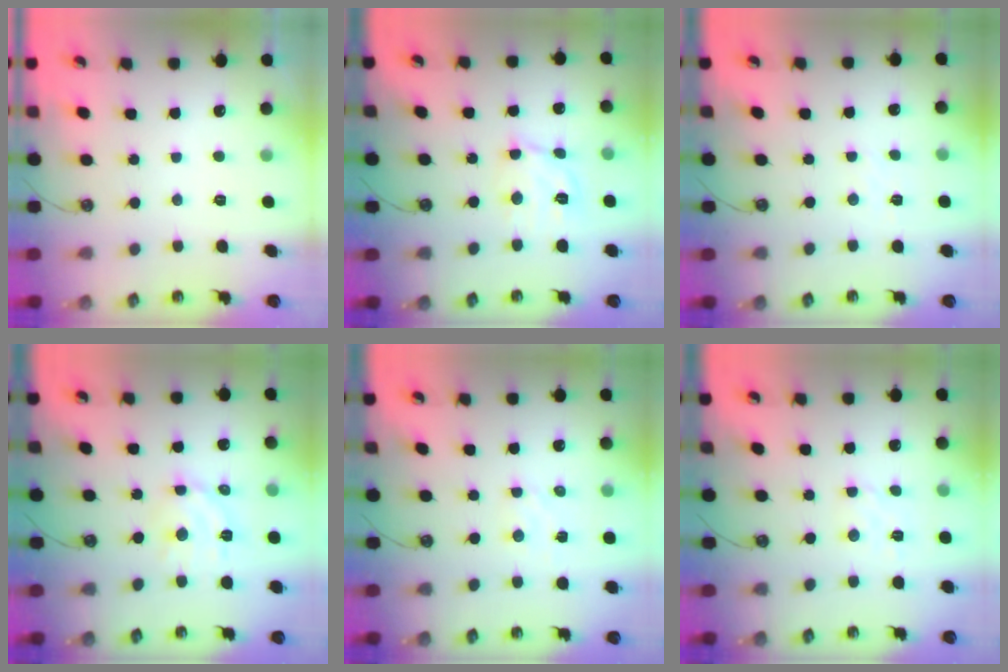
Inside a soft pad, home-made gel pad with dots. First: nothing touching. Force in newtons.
{"total": 11.6, "press": 11.5, "slide": 1.7}
{"total": 2.0, "press": 2.0, "slide": 0.4}
{"total": 11.6, "press": 11.6, "slide": 0.8}
{"total": 3.2, "press": 3.2, "slide": 0.5}
{"total": 1.8, "press": 1.7, "slide": 0.6}